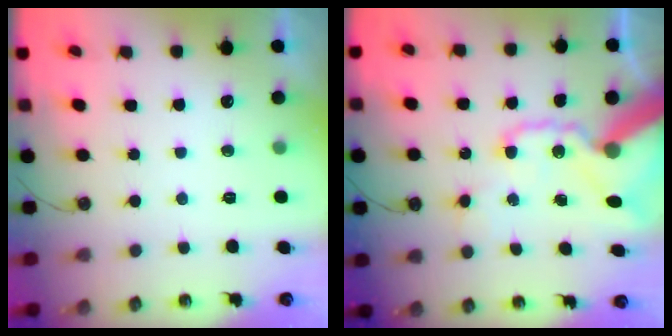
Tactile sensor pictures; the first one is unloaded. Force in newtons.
{"total": 21.3, "press": 21.0, "slide": 3.5}